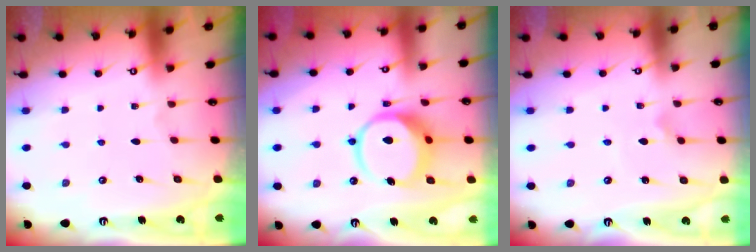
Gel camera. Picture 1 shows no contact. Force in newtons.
{"total": 11.7, "press": 11.6, "slide": 1.2}
{"total": 1.9, "press": 1.9, "slide": 0.2}